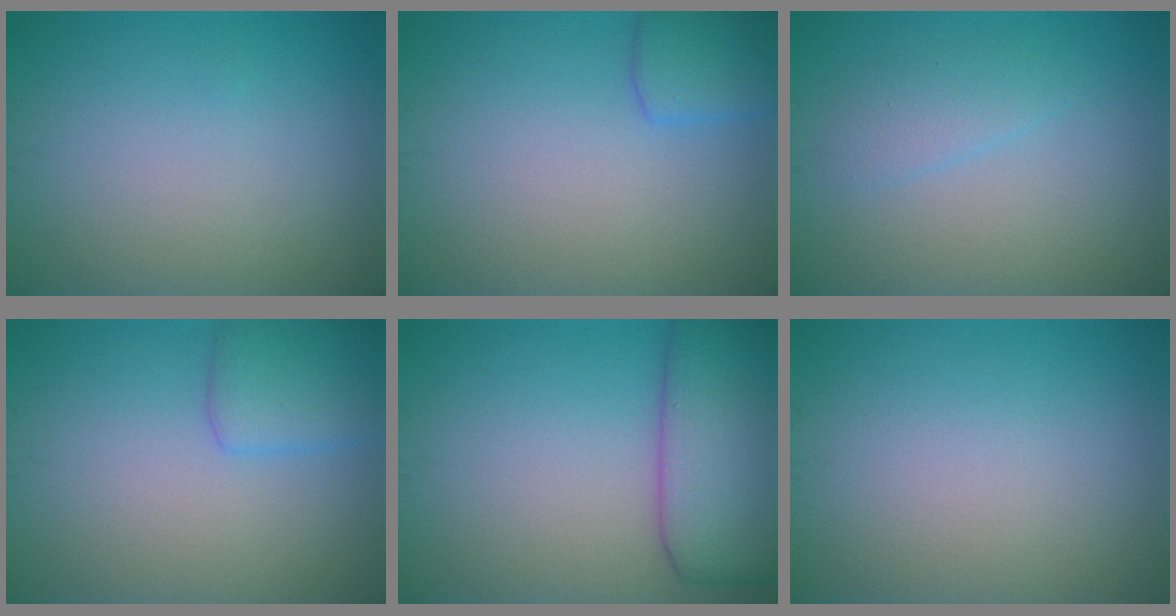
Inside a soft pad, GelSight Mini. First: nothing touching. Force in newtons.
{"total": 2.6, "press": 2.6, "slide": 0.1}
{"total": 1.6, "press": 1.6, "slide": 0.1}
{"total": 2.7, "press": 2.7, "slide": 0.0}
{"total": 6.7, "press": 6.7, "slide": 0.2}
{"total": 0.0}